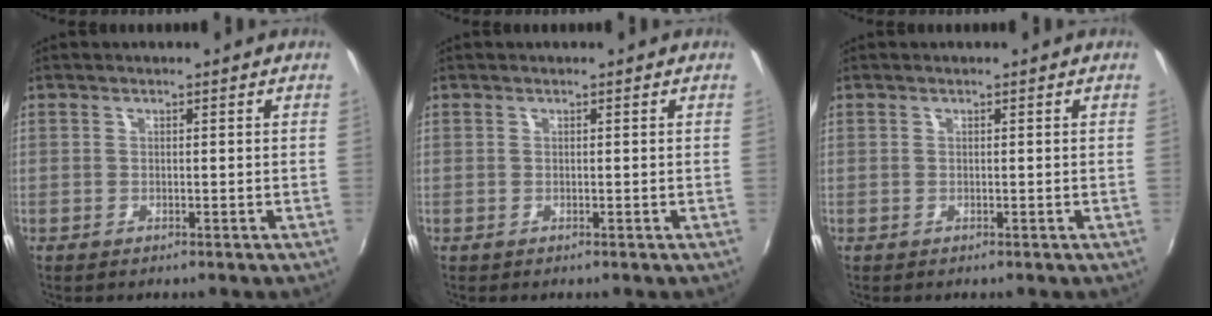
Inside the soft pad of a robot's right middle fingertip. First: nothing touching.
{"total": 0.0}
{"total": 0.0}